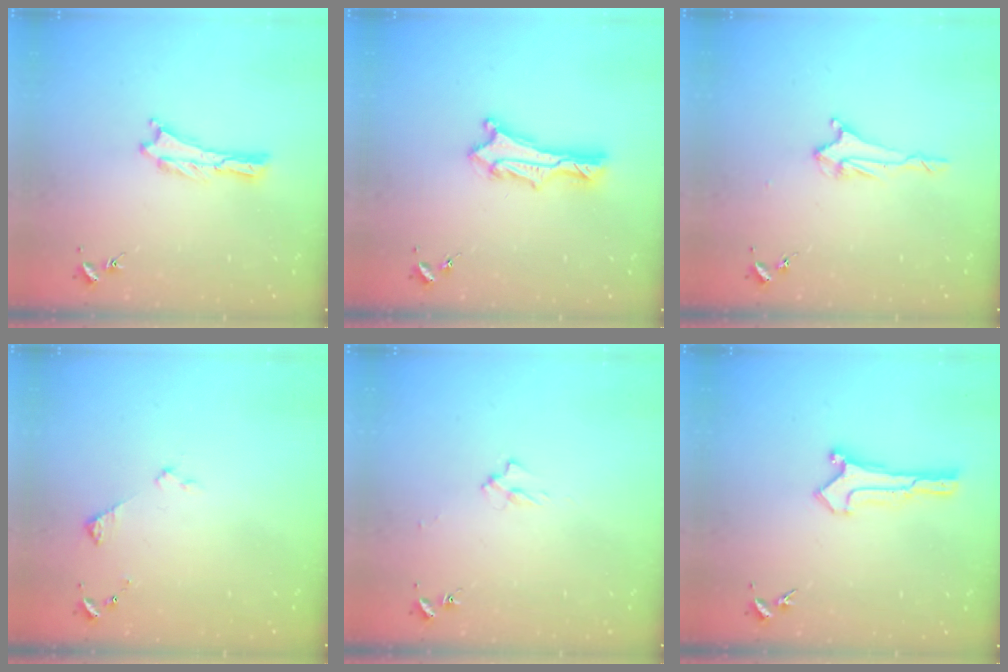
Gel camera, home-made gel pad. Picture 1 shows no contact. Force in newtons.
{"total": 3.0, "press": 3.0, "slide": 0.2}
{"total": 2.1, "press": 2.0, "slide": 0.4}
{"total": 2.9, "press": 2.9, "slide": 0.3}
{"total": 2.0, "press": 2.0, "slide": 0.3}
{"total": 0.6, "press": 0.6, "slide": 0.0}